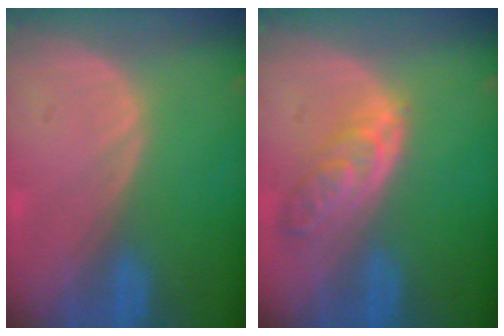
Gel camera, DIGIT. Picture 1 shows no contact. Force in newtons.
{"total": 5.4, "press": 5.2, "slide": 1.5}